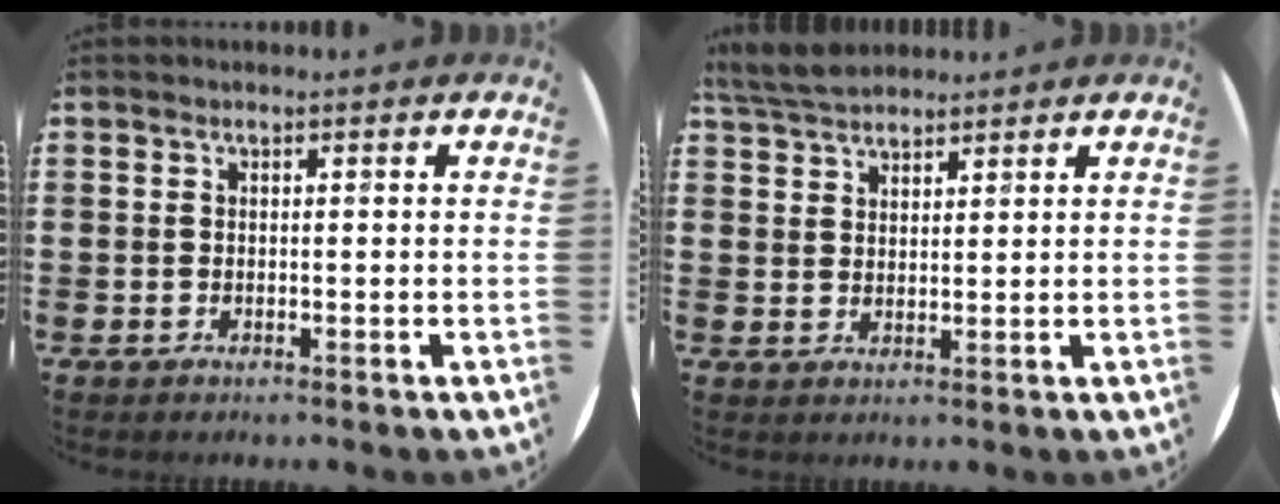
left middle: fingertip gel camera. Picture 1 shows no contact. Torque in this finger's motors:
{"motor_torque": [0.46, -0.49, 0.05, 0.05]}